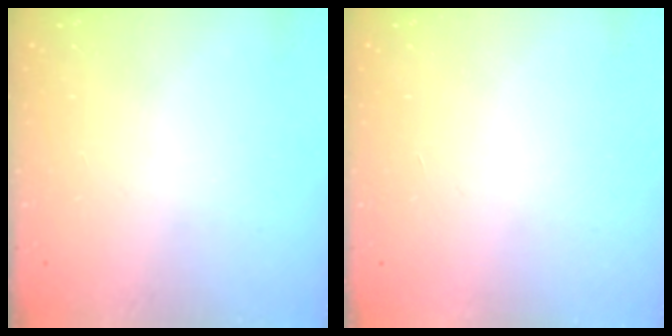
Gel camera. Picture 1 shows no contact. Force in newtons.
{"total": 1.5, "press": 1.5, "slide": 0.1}